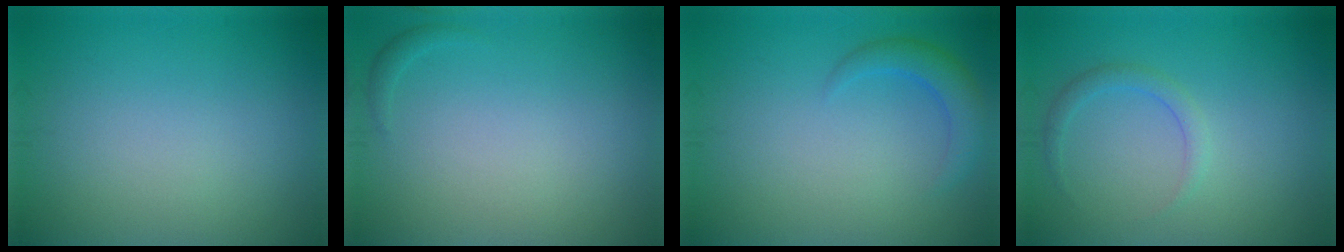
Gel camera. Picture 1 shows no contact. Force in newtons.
{"total": 0.6, "press": 0.6, "slide": 0.1}
{"total": 2.4, "press": 2.4, "slide": 0.2}
{"total": 1.4, "press": 1.4, "slide": 0.2}